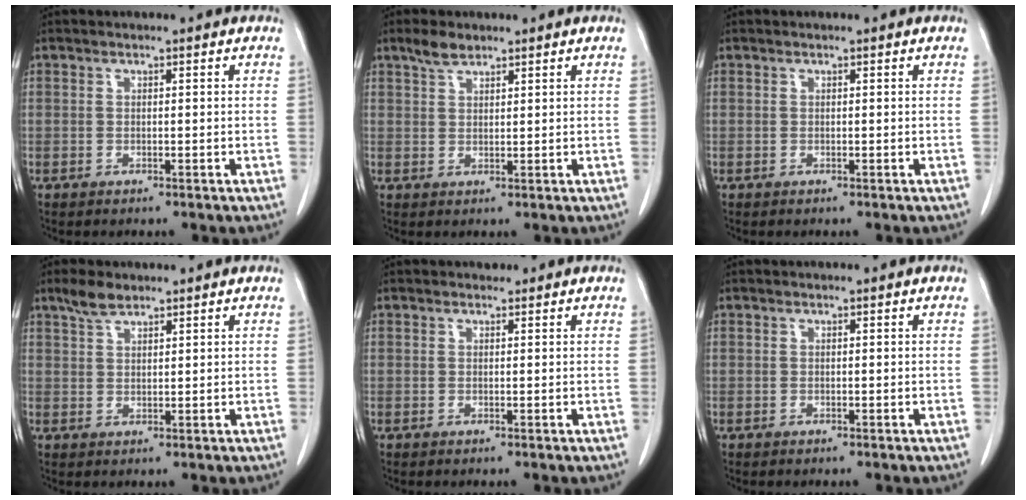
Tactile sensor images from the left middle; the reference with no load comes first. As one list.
[{"total": 2.8, "force": [2.2, 1.0, 1.4], "torque": [-0.032, 0.004, 0.044]}, {"total": 0.0}, {"total": 3.2, "force": [2.6, 1.1, 1.6], "torque": [-0.038, 0.005, 0.052]}, {"total": 0.6, "force": [0.5, 0.2, 0.0], "torque": [-0.005, 0.000, 0.008]}, {"total": 0.0}]